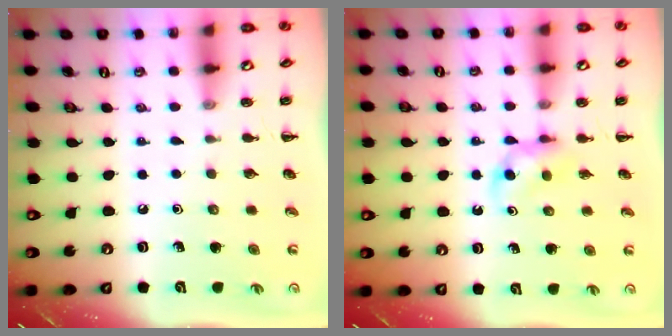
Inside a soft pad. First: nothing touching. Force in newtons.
{"total": 3.4, "press": 3.1, "slide": 1.5}